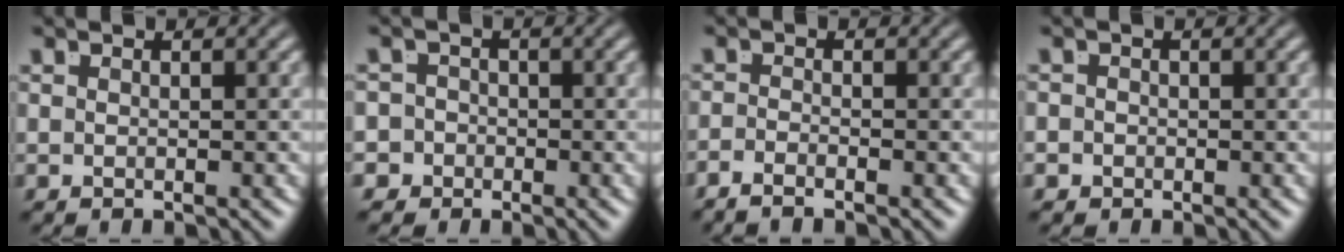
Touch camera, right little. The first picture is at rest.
{"total": 5.1, "force": [-2.3, 4.5, 0.5], "torque": [-0.025, -0.019, -0.045]}
{"total": 1.8, "force": [-1.7, -0.3, 0.6], "torque": [-0.012, -0.009, -0.028]}
{"total": 1.5, "force": [-0.9, 1.2, 0.0], "torque": [-0.006, -0.012, -0.013]}